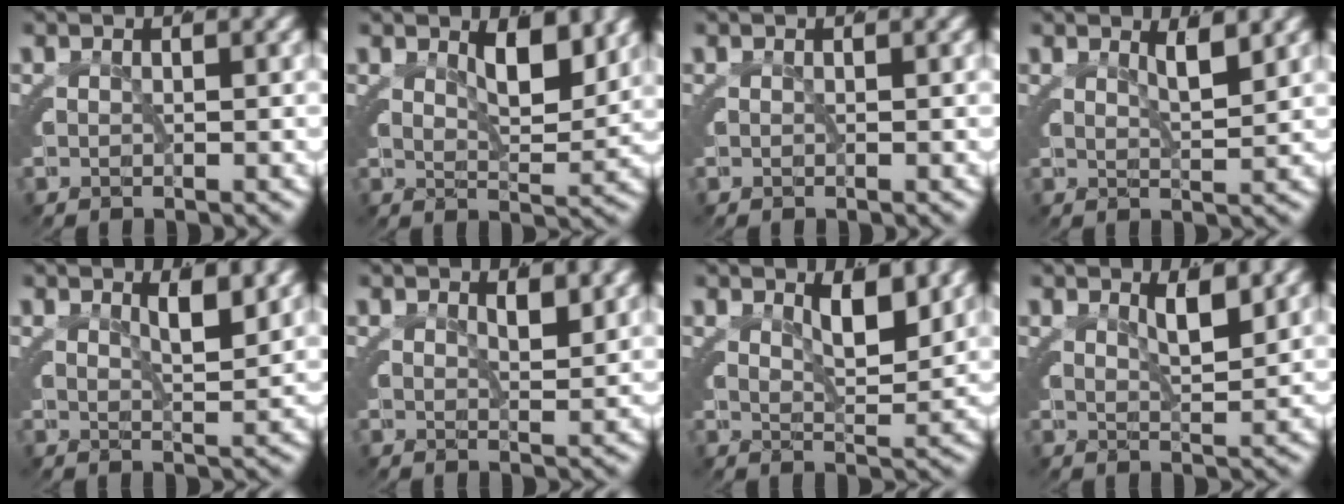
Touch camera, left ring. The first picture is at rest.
{"total": 3.3, "force": [2.1, 1.0, 2.3], "torque": [-0.034, -0.004, 0.034]}
{"total": 0.0}
{"total": 1.4, "force": [0.9, -1.1, 0.4], "torque": [-0.001, -0.001, 0.016]}
{"total": 1.7, "force": [1.2, -0.9, 0.8], "torque": [-0.004, -0.001, 0.021]}
{"total": 1.2, "force": [0.9, -0.8, 0.2], "torque": [0.005, -0.003, 0.017]}
{"total": 2.6, "force": [1.7, 0.5, 1.8], "torque": [-0.025, -0.003, 0.029]}
{"total": 1.5, "force": [1.1, -0.5, 0.9], "torque": [-0.011, -0.001, 0.020]}